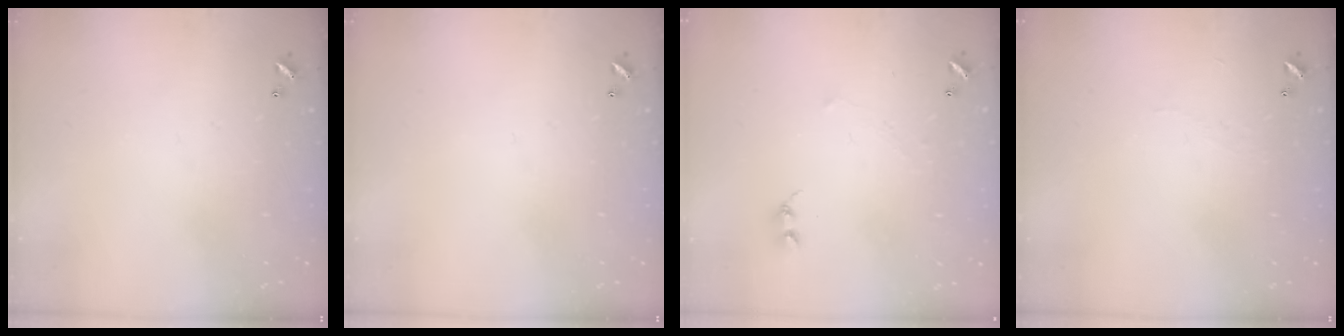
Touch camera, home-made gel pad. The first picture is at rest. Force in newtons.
{"total": 0.0}
{"total": 1.7, "press": 1.6, "slide": 0.4}
{"total": 2.0, "press": 1.9, "slide": 0.4}